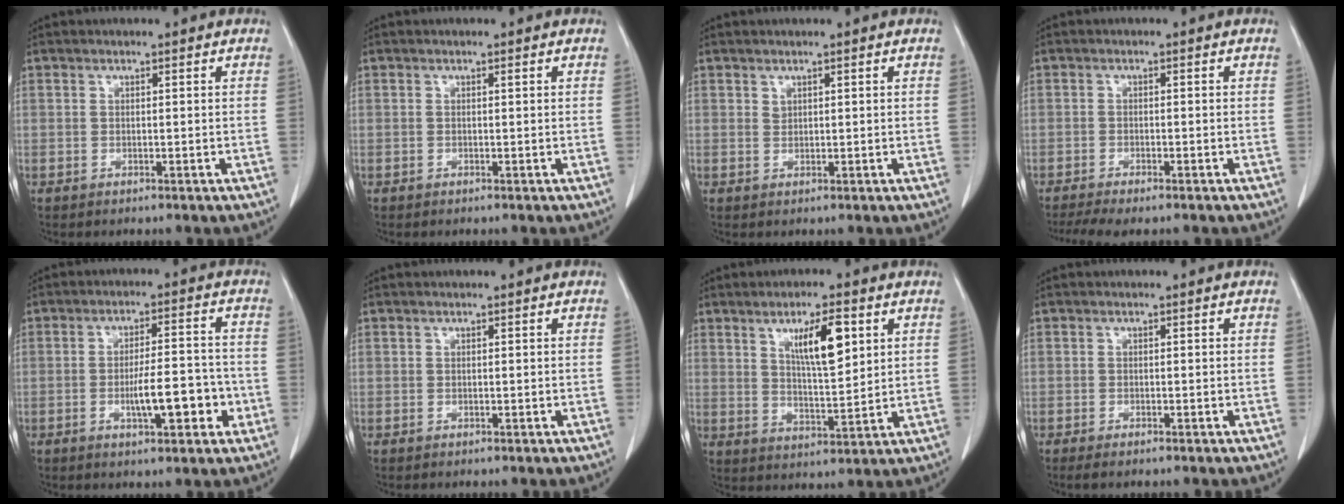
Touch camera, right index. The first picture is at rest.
{"total": 0.0}
{"total": 0.7, "force": [0.6, 0.3, 0.1], "torque": [0.002, -0.003, 0.010]}
{"total": 5.9, "force": [-4.8, 0.9, 3.5], "torque": [-0.054, -0.011, -0.075]}
{"total": 8.1, "force": [-2.4, 2.2, 7.4], "torque": [-0.117, 0.011, -0.033]}
{"total": 0.0}
{"total": 8.7, "force": [3.7, 2.0, 7.6], "torque": [-0.131, -0.004, 0.067]}
{"total": 2.0, "force": [-1.5, 0.3, 1.3], "torque": [-0.019, -0.005, -0.020]}